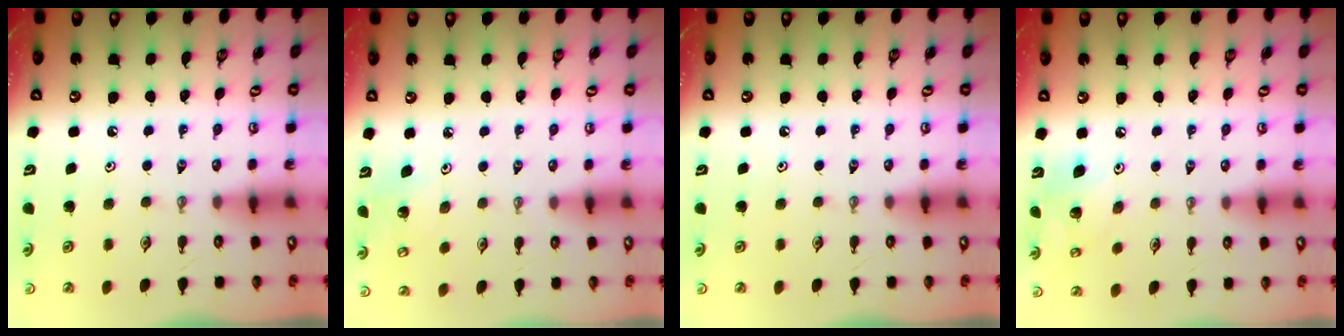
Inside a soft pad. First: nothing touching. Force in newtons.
{"total": 5.2, "press": 5.1, "slide": 1.2}
{"total": 0.0}
{"total": 9.5, "press": 9.1, "slide": 2.6}